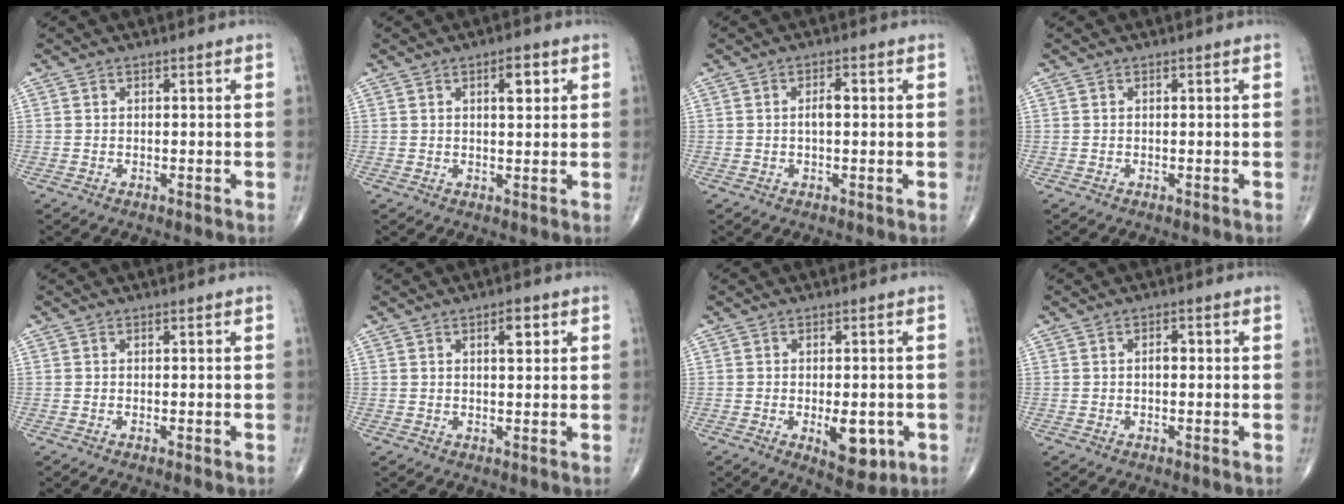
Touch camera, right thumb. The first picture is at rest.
{"total": 4.0, "force": [1.6, 1.6, 3.3], "torque": [-0.039, -0.005, 0.021]}
{"total": 2.4, "force": [0.2, 0.9, 2.2], "torque": [-0.042, 0.007, 0.002]}
{"total": 0.0}
{"total": 0.7, "force": [-0.3, 0.1, 0.6], "torque": [-0.009, -0.003, -0.003]}
{"total": 3.4, "force": [1.4, 1.3, 2.8], "torque": [-0.034, -0.004, 0.019]}
{"total": 7.4, "force": [-2.1, 3.5, 6.2], "torque": [-0.067, -0.007, -0.017]}
{"total": 1.6, "force": [0.1, 0.8, 1.4], "torque": [-0.021, 0.004, -0.001]}